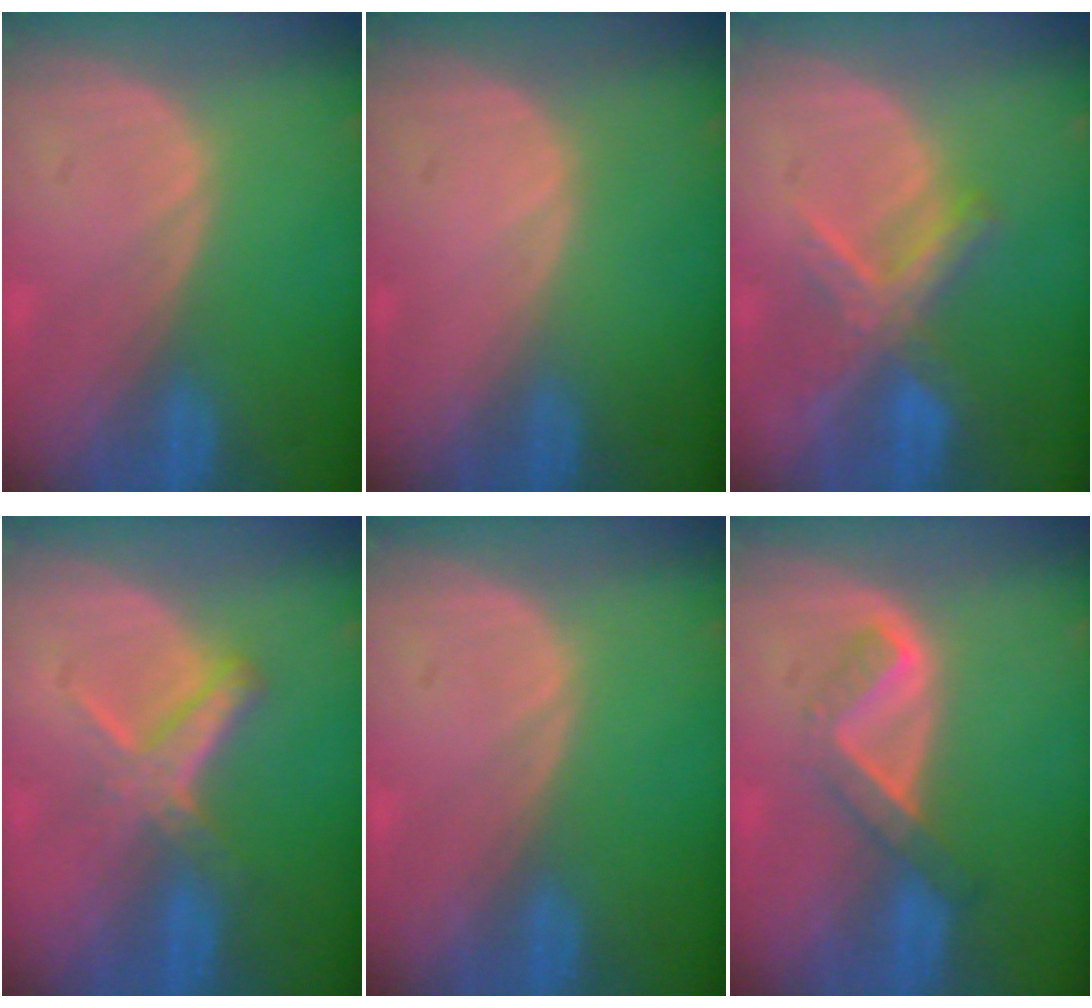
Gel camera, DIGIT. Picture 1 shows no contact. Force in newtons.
{"total": 0.0}
{"total": 6.7, "press": 6.1, "slide": 2.9}
{"total": 5.6, "press": 5.1, "slide": 2.3}
{"total": 0.0}
{"total": 5.2, "press": 4.5, "slide": 2.7}